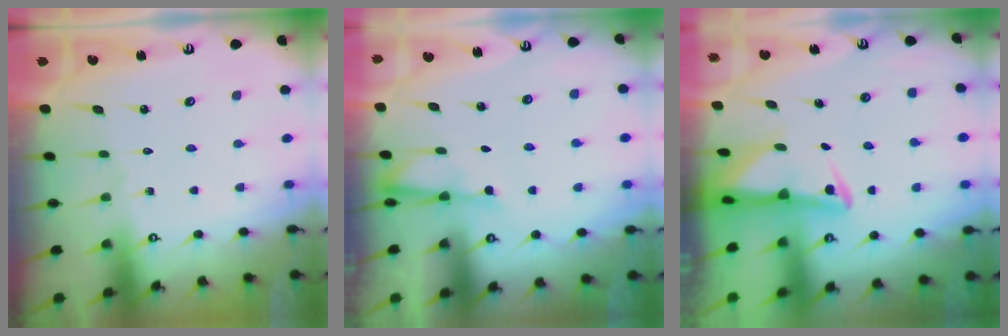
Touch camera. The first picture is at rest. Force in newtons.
{"total": 2.2, "press": 2.2, "slide": 0.5}
{"total": 3.6, "press": 3.6, "slide": 0.7}